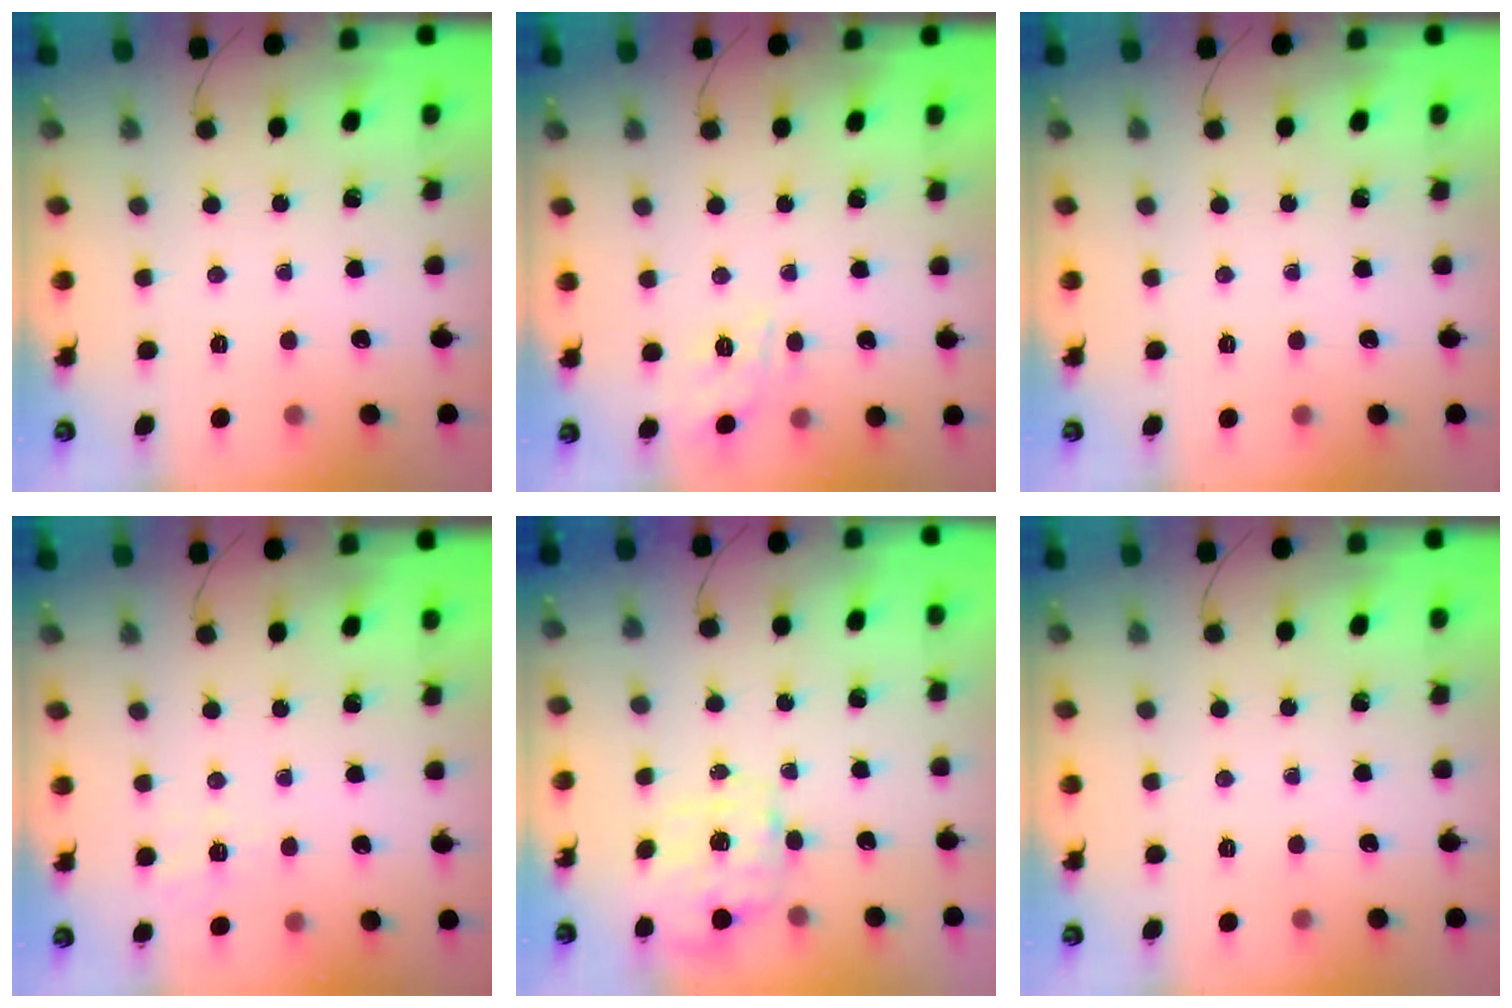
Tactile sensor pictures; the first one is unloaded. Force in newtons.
{"total": 10.5, "press": 10.5, "slide": 1.2}
{"total": 0.0}
{"total": 2.4, "press": 1.8, "slide": 1.6}
{"total": 2.8, "press": 2.7, "slide": 0.9}
{"total": 0.0}